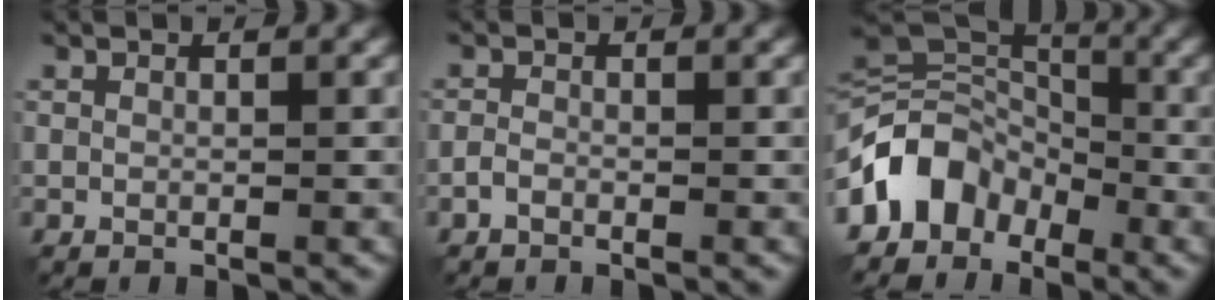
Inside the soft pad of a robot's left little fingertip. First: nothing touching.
{"total": 0.9, "force": [-0.6, 0.5, 0.5], "torque": [-0.008, 0.001, -0.015]}
{"total": 6.2, "force": [-3.7, 4.5, 2.3], "torque": [-0.028, 0.007, -0.083]}